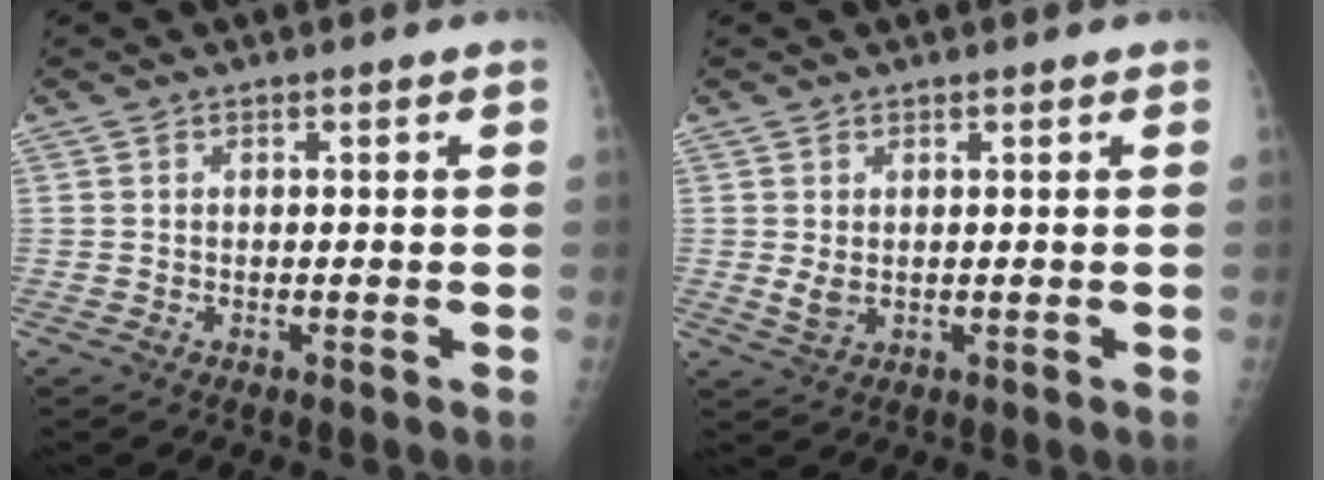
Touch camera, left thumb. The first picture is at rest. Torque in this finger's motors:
{"motor_torque": [0.01, -0.12, 0.50, 0.08, 0.13]}